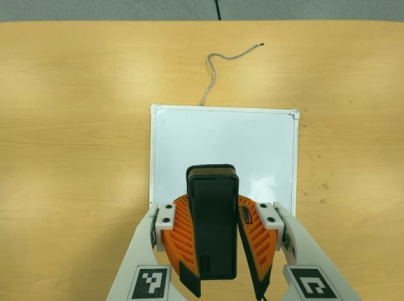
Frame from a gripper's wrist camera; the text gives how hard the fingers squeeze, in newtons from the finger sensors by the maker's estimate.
{"total": 12.6, "left": 10.6, "right": 14.6}